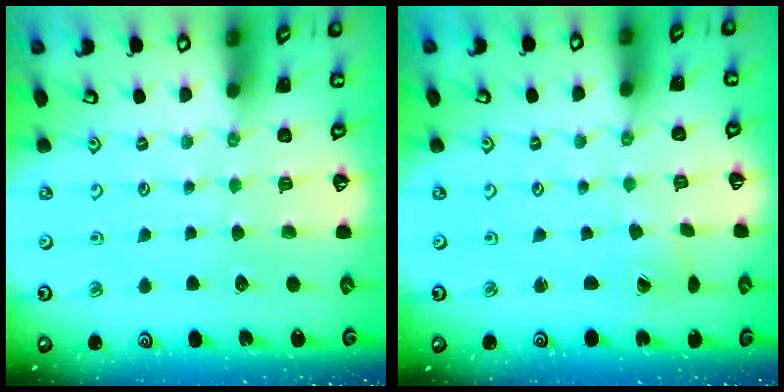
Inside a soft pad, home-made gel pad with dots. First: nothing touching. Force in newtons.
{"total": 0.7, "press": 0.7, "slide": 0.1}